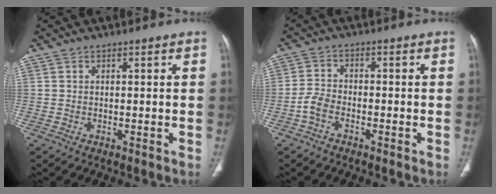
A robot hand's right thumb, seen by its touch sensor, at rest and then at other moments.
{"total": 3.6, "force": [-2.0, 2.0, 2.2], "torque": [-0.047, 0.016, -0.043]}